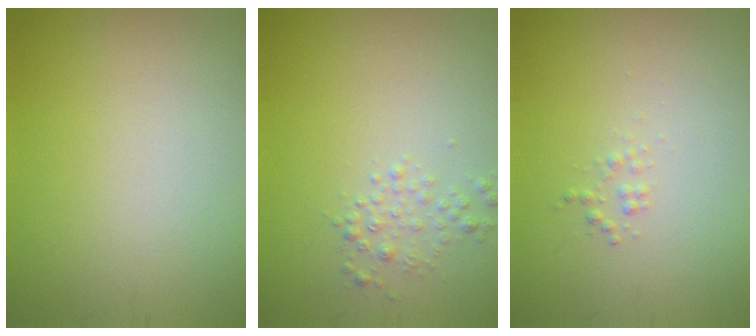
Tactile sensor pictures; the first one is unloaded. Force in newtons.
{"total": 1.5, "press": 1.5, "slide": 0.0}
{"total": 0.7, "press": 0.7, "slide": 0.0}